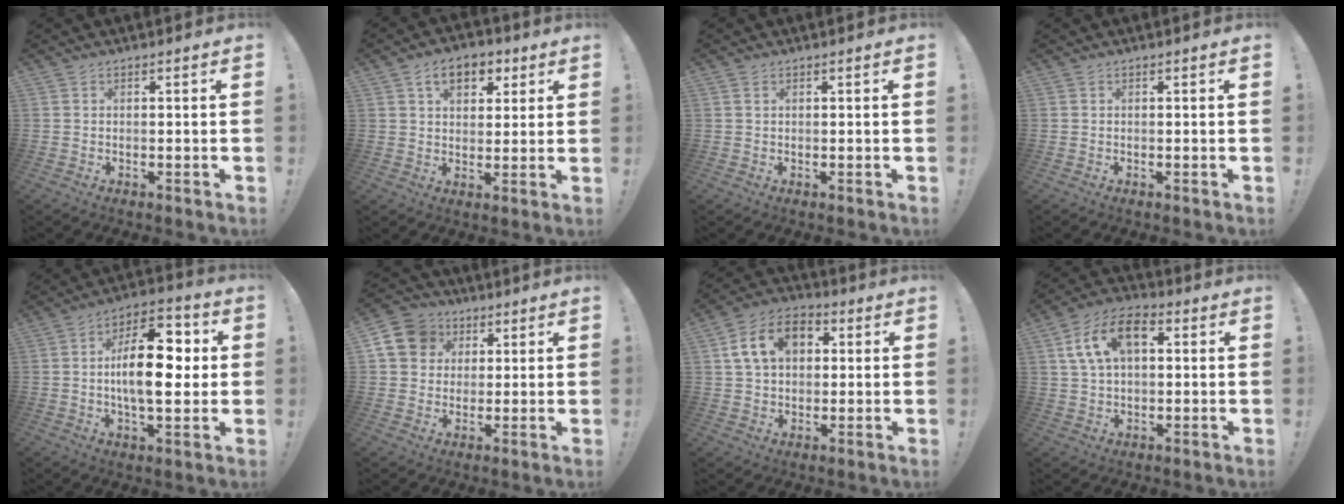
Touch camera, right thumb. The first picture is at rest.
{"total": 9.5, "force": [4.4, 6.3, 5.6], "torque": [-0.070, -0.009, 0.079]}
{"total": 0.9, "force": [0.6, 0.4, 0.6], "torque": [-0.005, -0.003, 0.009]}
{"total": 0.0}
{"total": 18.2, "force": [0.4, 8.8, 15.9], "torque": [-0.245, 0.005, 0.001]}
{"total": 12.2, "force": [4.0, 10.5, 4.8], "torque": [-0.076, -0.009, 0.082]}
{"total": 13.3, "force": [4.0, 9.7, 8.1], "torque": [-0.131, 0.003, 0.081]}
{"total": 13.8, "force": [4.2, 8.5, 10.1], "torque": [-0.185, 0.007, 0.079]}